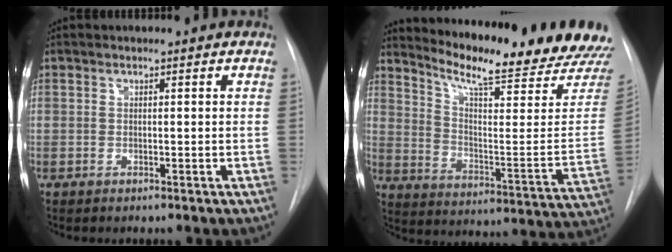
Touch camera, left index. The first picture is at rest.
{"total": 21.8, "force": [20.4, -0.4, 7.9], "torque": [-0.134, -0.114, 0.267]}